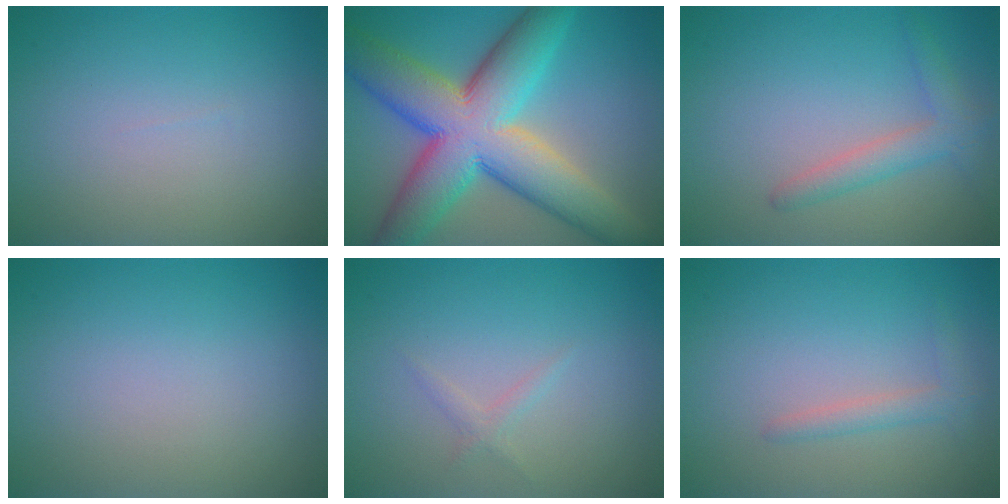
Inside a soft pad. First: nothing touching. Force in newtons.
{"total": 13.6, "press": 13.6, "slide": 0.6}
{"total": 2.6, "press": 2.5, "slide": 0.1}
{"total": 0.0}
{"total": 0.9, "press": 0.9, "slide": 0.0}
{"total": 1.6, "press": 1.6, "slide": 0.1}